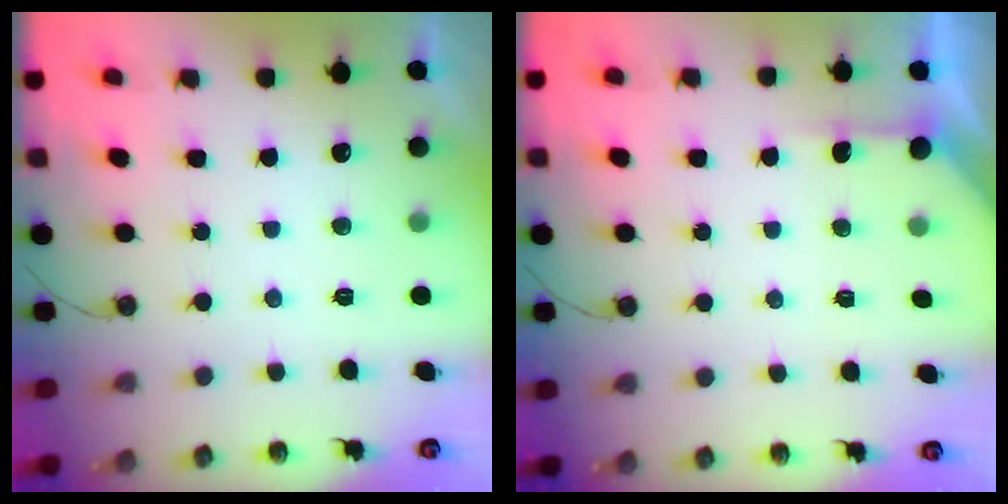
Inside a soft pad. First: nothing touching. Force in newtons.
{"total": 3.2, "press": 3.1, "slide": 0.4}